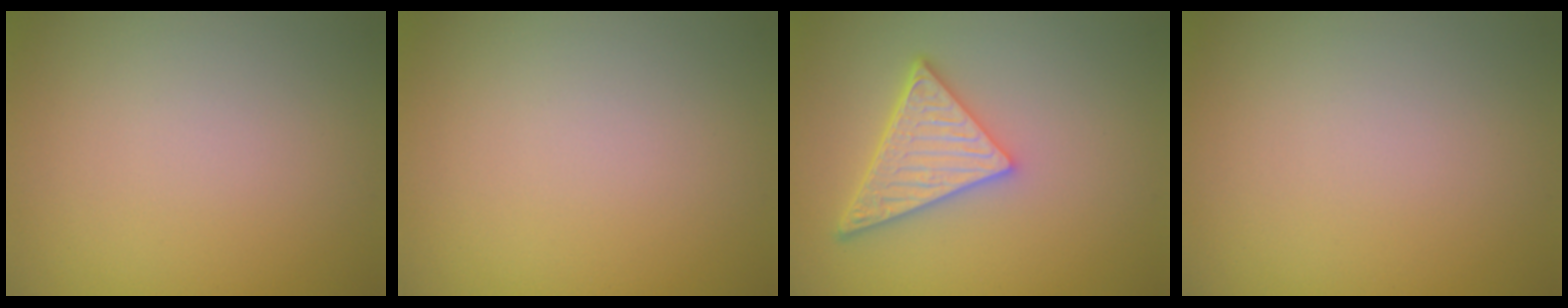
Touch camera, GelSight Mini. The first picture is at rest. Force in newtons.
{"total": 0.0}
{"total": 4.8, "press": 4.2, "slide": 2.4}
{"total": 0.0}